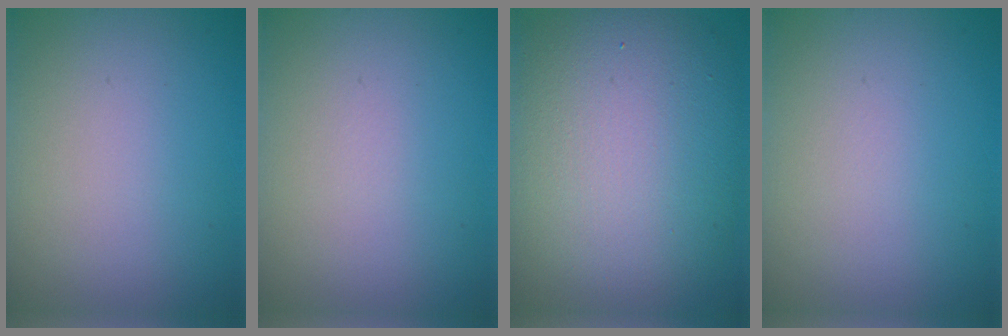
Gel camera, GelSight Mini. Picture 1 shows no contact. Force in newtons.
{"total": 0.0}
{"total": 12.6, "press": 12.6, "slide": 0.9}
{"total": 0.0}